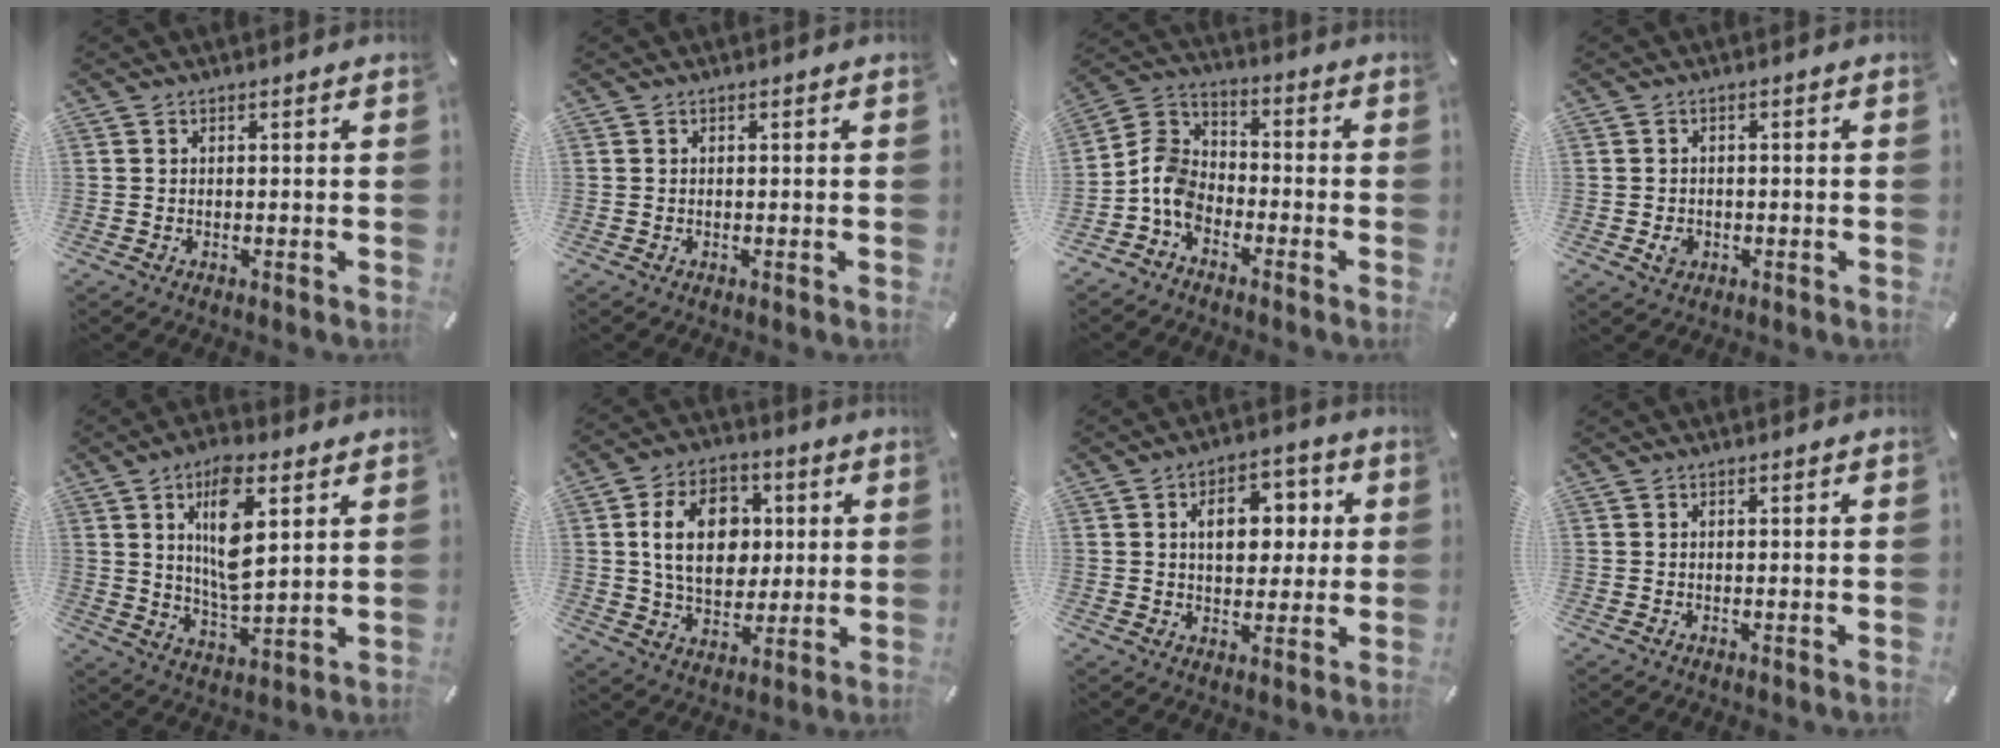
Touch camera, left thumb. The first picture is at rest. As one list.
[{"total": 0.0}, {"total": 7.8, "force": [-4.4, 5.5, 3.4], "torque": [-0.097, 0.012, -0.091]}, {"total": 2.8, "force": [-0.8, 2.3, 1.4], "torque": [-0.023, 0.004, -0.013]}, {"total": 12.0, "force": [5.1, 4.7, 9.8], "torque": [-0.188, -0.010, 0.085]}, {"total": 15.0, "force": [2.4, 11.2, 9.8], "torque": [-0.163, 0.013, 0.042]}, {"total": 10.3, "force": [2.2, 7.2, 6.9], "torque": [-0.085, -0.003, 0.029]}, {"total": 0.0}]